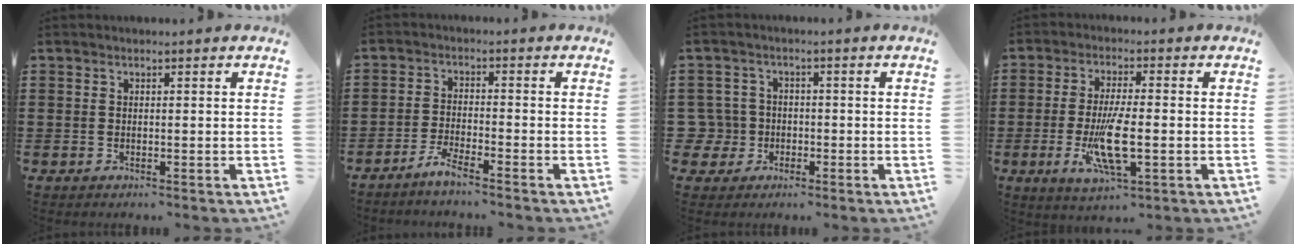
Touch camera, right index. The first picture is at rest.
{"total": 3.0, "force": [-2.8, -0.2, 1.1], "torque": [-0.027, 0.003, -0.058]}
{"total": 4.5, "force": [-1.1, 4.3, 0.6], "torque": [-0.052, 0.001, -0.030]}
{"total": 8.9, "force": [-2.1, 2.6, 8.3], "torque": [-0.166, -0.014, -0.036]}